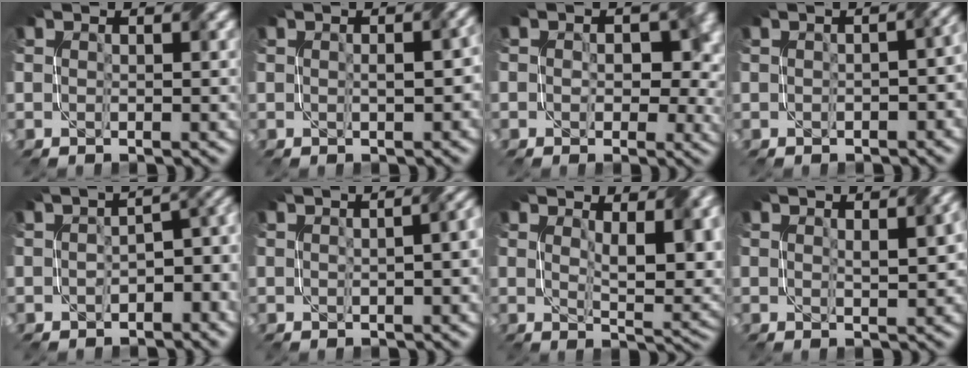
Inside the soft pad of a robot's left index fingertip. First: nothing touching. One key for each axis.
{"total": 2.5, "fx": -0.1, "fy": 1.2, "fz": 2.2, "tx": -0.029, "ty": 0.003, "tz": 0.011}
{"total": 6.0, "fx": 0.8, "fy": 4.4, "fz": 4.0, "tx": -0.017, "ty": -0.001, "tz": 0.017}
{"total": 3.8, "fx": -0.6, "fy": 2.1, "fz": 3.0, "tx": -0.015, "ty": 0.001, "tz": 0.005}
{"total": 4.9, "fx": -1.8, "fy": 2.7, "fz": 3.6, "tx": -0.028, "ty": 0.007, "tz": -0.025}
{"total": 5.4, "fx": 0.3, "fy": 2.9, "fz": 4.5, "tx": -0.026, "ty": 0.014, "tz": 0.003}
{"total": 6.2, "fx": 3.0, "fy": 2.1, "fz": 5.0, "tx": -0.077, "ty": -0.002, "tz": 0.062}
{"total": 2.0, "fx": 0.9, "fy": 0.5, "fz": 1.7, "tx": -0.020, "ty": 0.008, "tz": 0.023}